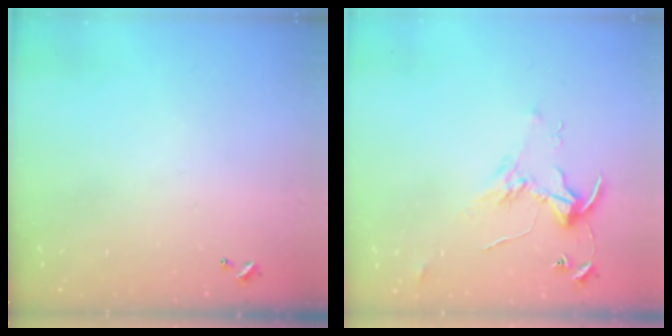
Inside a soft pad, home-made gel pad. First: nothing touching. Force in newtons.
{"total": 2.2, "press": 2.1, "slide": 0.3}